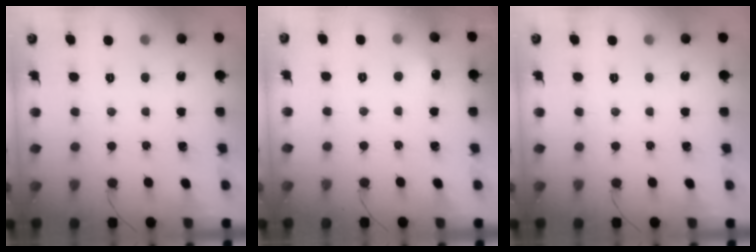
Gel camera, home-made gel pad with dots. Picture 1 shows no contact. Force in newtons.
{"total": 5.9, "press": 5.7, "slide": 1.5}
{"total": 0.0}